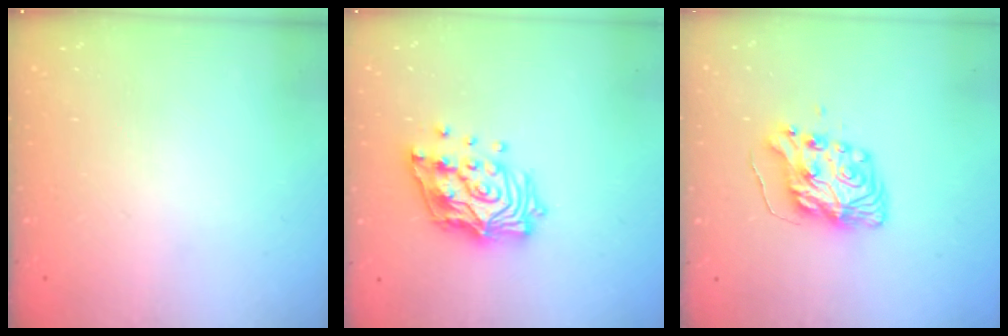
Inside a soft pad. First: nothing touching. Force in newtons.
{"total": 15.5, "press": 15.4, "slide": 1.8}
{"total": 10.1, "press": 10.0, "slide": 1.1}